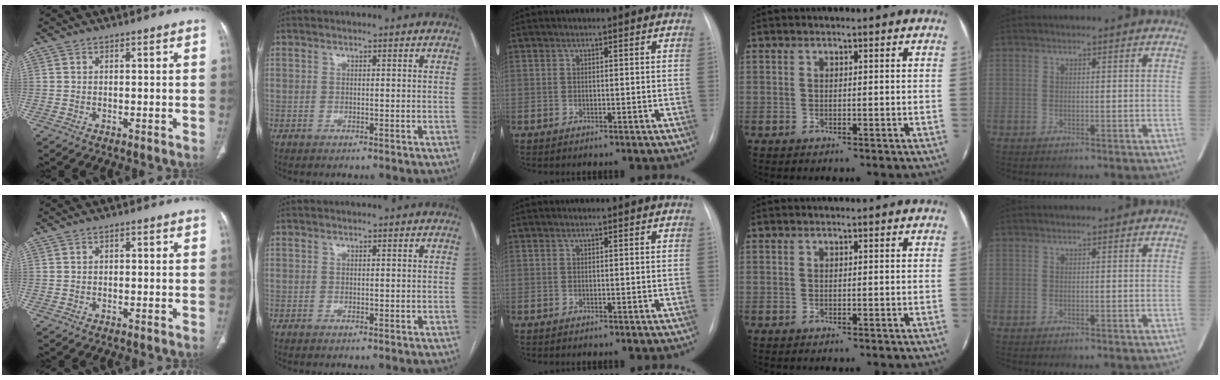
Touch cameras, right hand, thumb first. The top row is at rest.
{"thumb": {"total": 0.8, "force": [0.1, 0.6, 0.5], "torque": [-0.005, 0.003, -0.002]}, "index": {"total": 1.0, "force": [0.0, 0.6, 0.8], "torque": [-0.011, -0.001, 0.002]}}